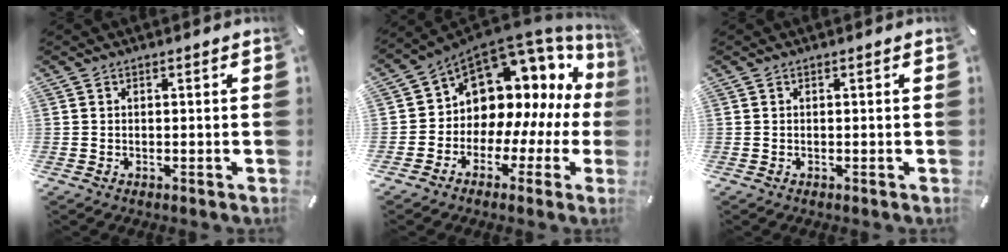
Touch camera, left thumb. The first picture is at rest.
{"total": 11.4, "force": [5.0, 8.9, 5.0], "torque": [-0.088, -0.065, 0.090]}
{"total": 0.0}